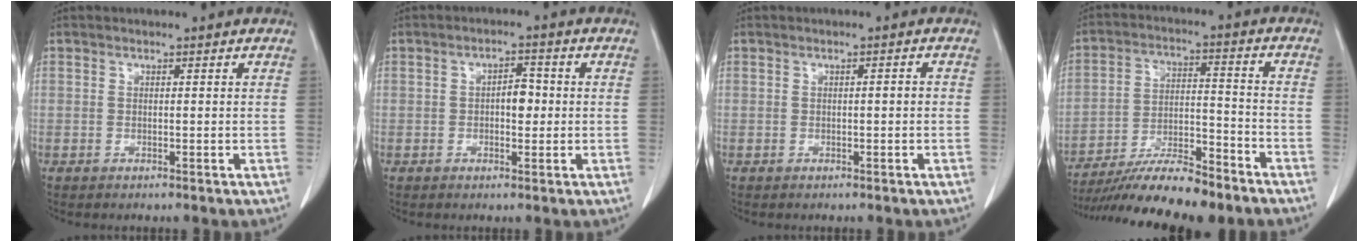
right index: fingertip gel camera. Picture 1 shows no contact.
{"total": 3.3, "force": [-0.1, 1.6, 2.9], "torque": [-0.041, 0.007, -0.001]}
{"total": 1.1, "force": [-0.1, 0.2, 1.0], "torque": [-0.014, 0.003, 0.000]}
{"total": 14.1, "force": [-12.1, 1.6, 7.2], "torque": [-0.121, 0.000, -0.204]}